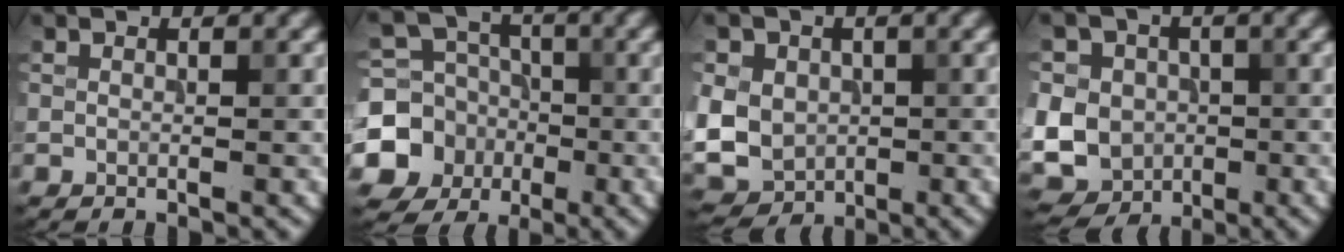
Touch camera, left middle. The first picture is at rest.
{"total": 8.5, "force": [-2.3, 7.7, 2.6], "torque": [-0.053, -0.007, -0.072]}
{"total": 8.9, "force": [0.3, 7.7, 4.4], "torque": [-0.096, 0.011, -0.025]}
{"total": 11.5, "force": [-0.6, 10.6, 4.4], "torque": [-0.108, 0.022, -0.039]}